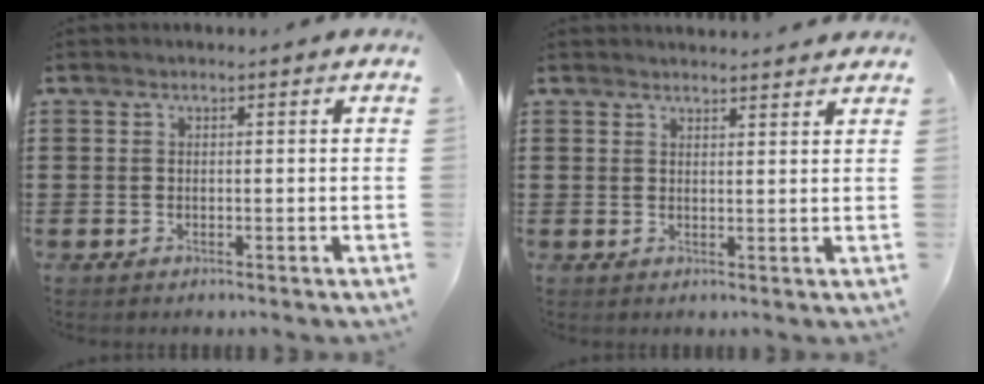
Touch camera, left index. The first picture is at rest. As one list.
[{"total": 1.8, "force": [1.8, 0.0, 0.0], "torque": [-0.005, -0.001, 0.035]}]